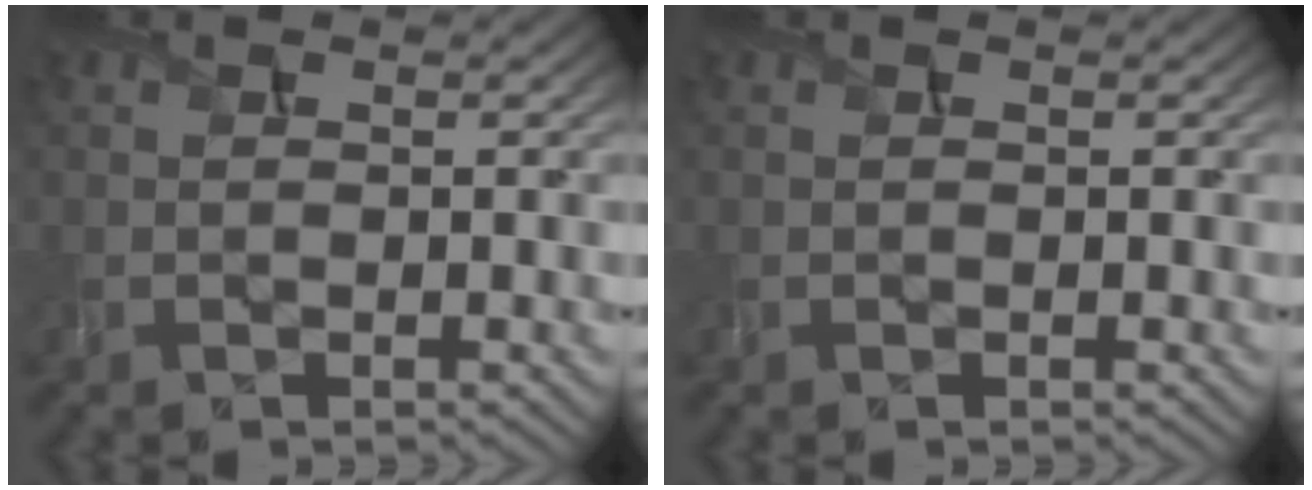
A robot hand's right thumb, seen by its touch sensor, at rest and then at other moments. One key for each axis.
{"total": 0.0}